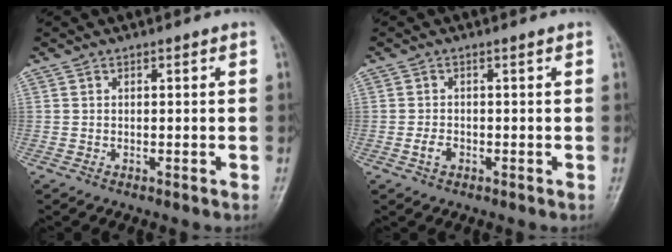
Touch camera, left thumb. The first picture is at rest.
{"total": 1.9, "force": [-0.5, 1.2, 1.4], "torque": [-0.022, 0.006, -0.006]}